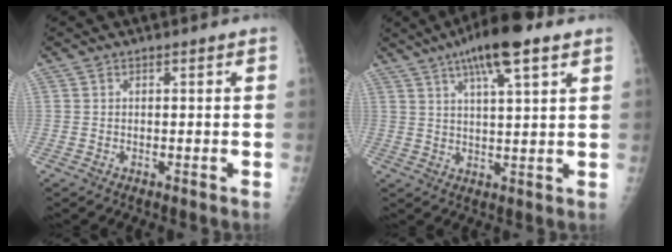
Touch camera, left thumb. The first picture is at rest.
{"total": 11.6, "force": [6.7, 2.4, 9.2], "torque": [-0.149, -0.011, 0.107]}